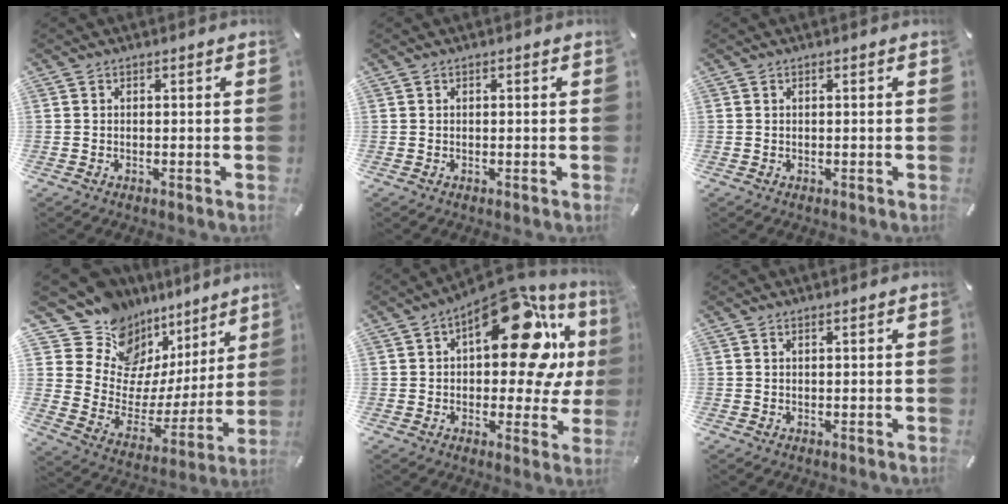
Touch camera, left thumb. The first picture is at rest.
{"total": 0.0}
{"total": 0.0}
{"total": 14.3, "force": [11.2, 8.6, 2.5], "torque": [-0.053, -0.123, 0.198]}
{"total": 22.7, "force": [8.0, 11.3, 18.0], "torque": [-0.221, -0.054, 0.126]}
{"total": 0.6, "force": [0.3, 0.0, 0.5], "torque": [-0.009, 0.000, 0.006]}